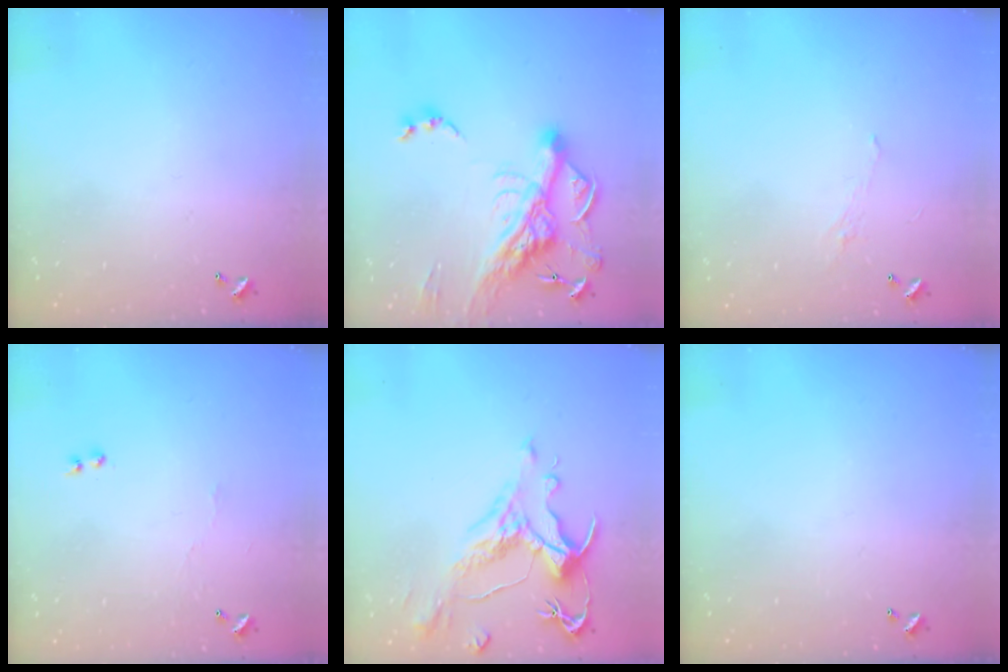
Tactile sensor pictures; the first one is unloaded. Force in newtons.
{"total": 18.7, "press": 18.6, "slide": 2.4}
{"total": 1.0, "press": 0.8, "slide": 0.6}
{"total": 3.0, "press": 2.9, "slide": 0.6}
{"total": 1.1, "press": 0.0, "slide": 1.1}
{"total": 0.0}